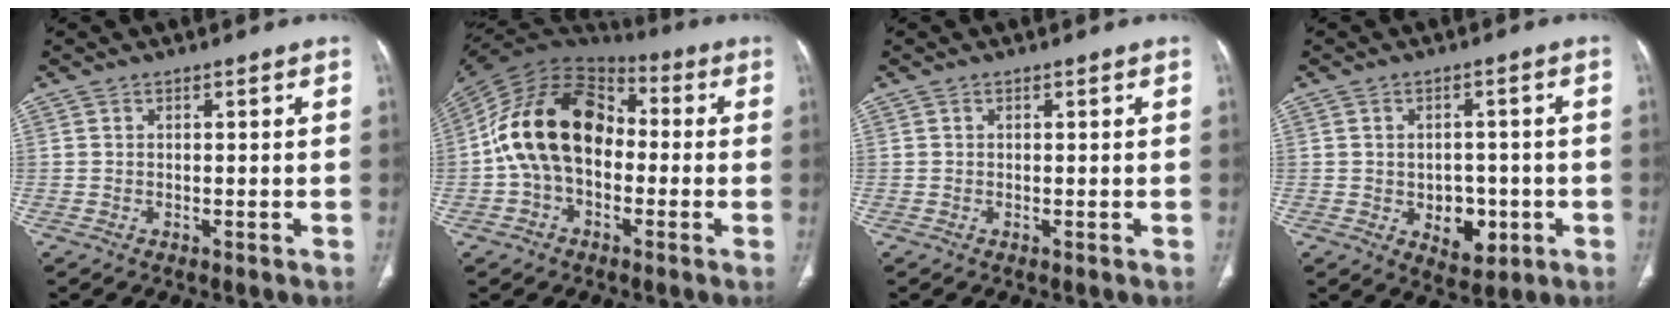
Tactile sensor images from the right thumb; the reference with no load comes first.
{"total": 18.3, "force": [-1.0, 12.5, 13.3], "torque": [-0.223, 0.042, -0.028]}
{"total": 0.0}
{"total": 7.3, "force": [-1.8, 5.2, 4.8], "torque": [-0.032, 0.008, -0.011]}